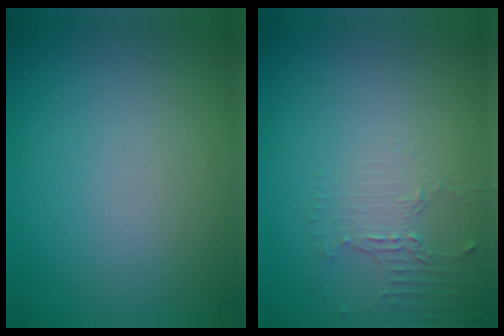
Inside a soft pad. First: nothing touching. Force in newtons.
{"total": 2.1, "press": 1.5, "slide": 1.4}